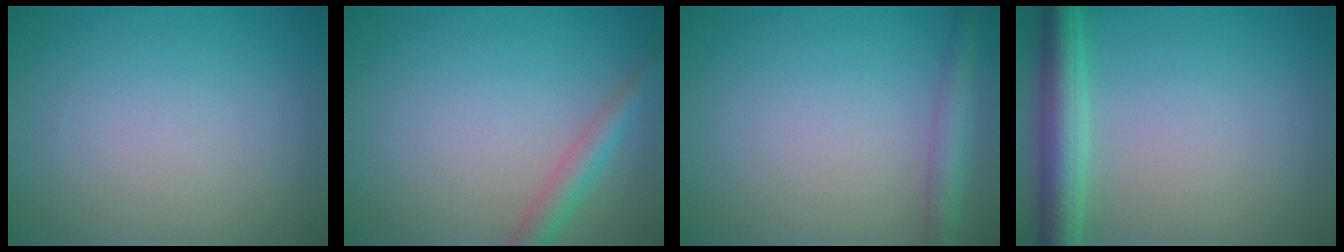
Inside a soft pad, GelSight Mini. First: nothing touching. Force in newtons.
{"total": 2.7, "press": 2.7, "slide": 0.1}
{"total": 2.9, "press": 2.9, "slide": 0.1}
{"total": 4.4, "press": 4.4, "slide": 0.1}